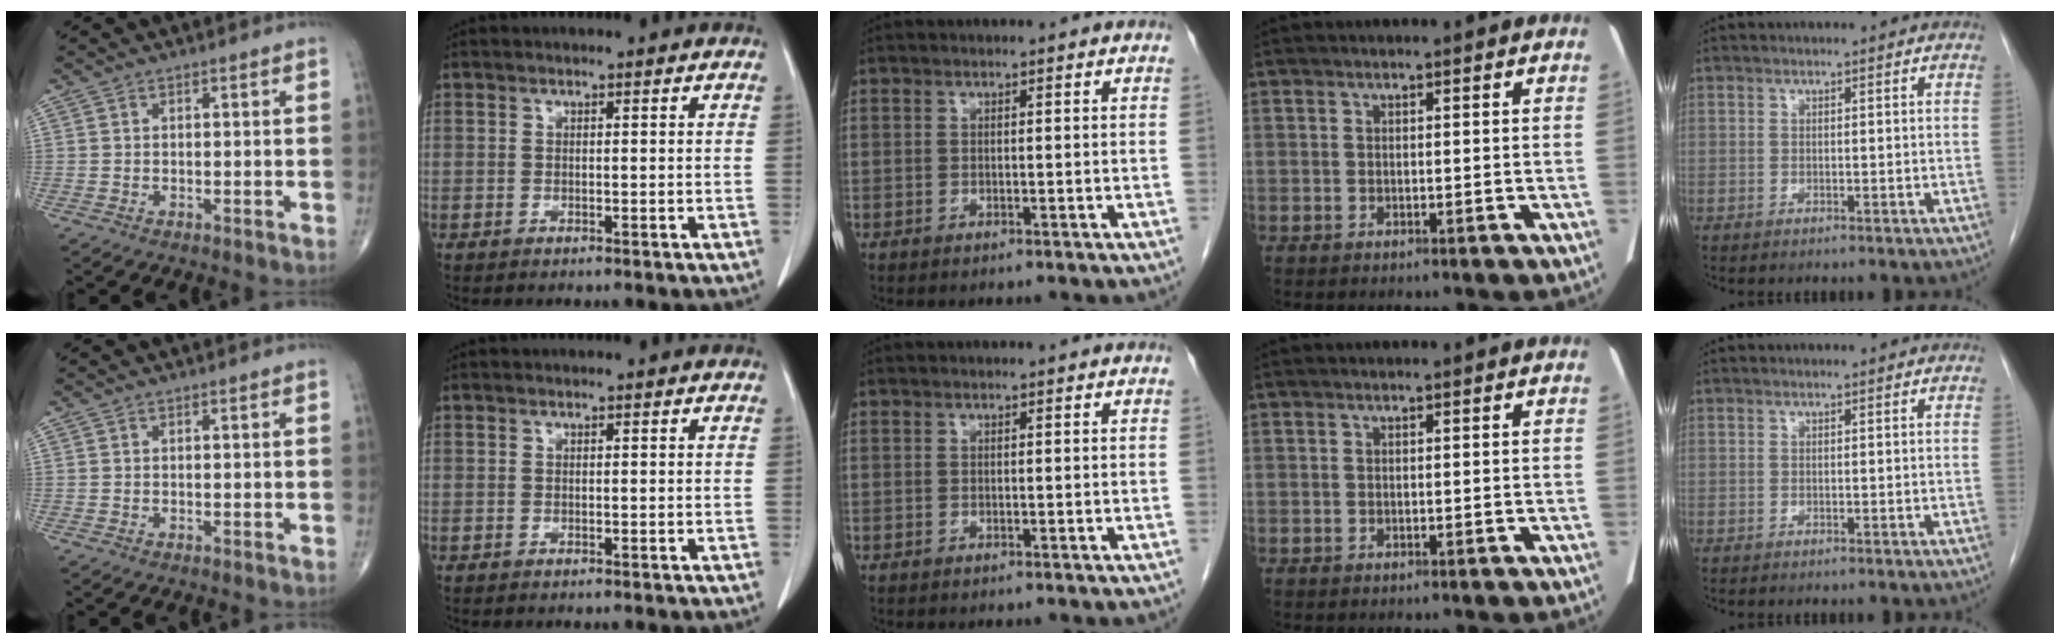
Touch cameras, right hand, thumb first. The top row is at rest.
{}